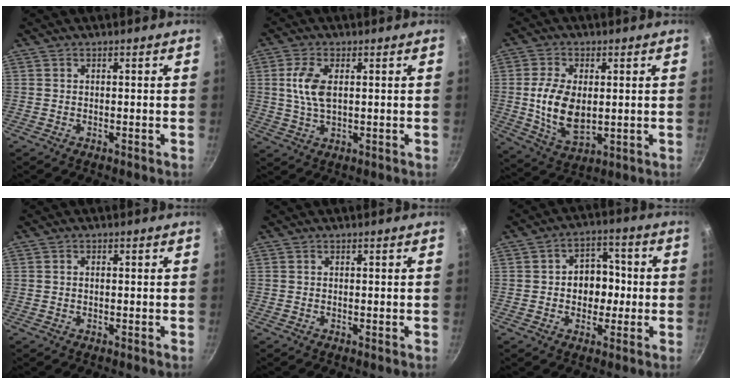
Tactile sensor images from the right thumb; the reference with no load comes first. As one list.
[{"total": 6.8, "force": [1.2, 3.4, 5.7], "torque": [-0.116, 0.002, 0.023]}, {"total": 11.4, "force": [0.6, 6.7, 9.3], "torque": [-0.171, -0.011, 0.019]}, {"total": 0.8, "force": [0.1, 0.6, 0.6], "torque": [-0.010, 0.004, 0.000]}, {"total": 0.0}, {"total": 8.8, "force": [-0.3, 6.9, 5.4], "torque": [-0.026, 0.016, -0.011]}]